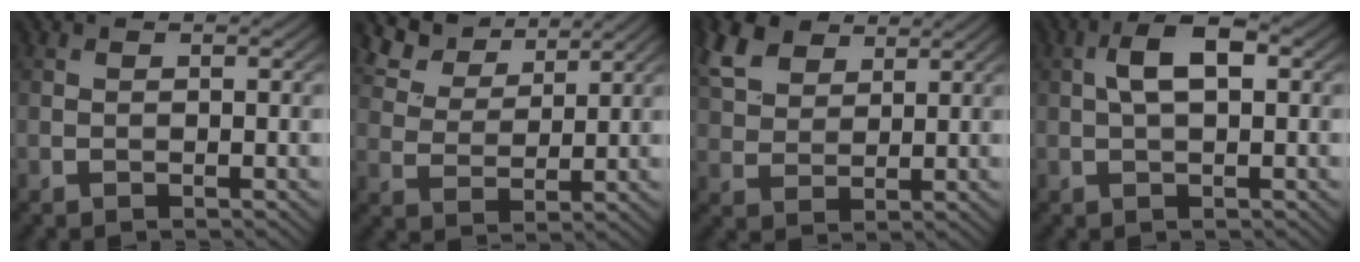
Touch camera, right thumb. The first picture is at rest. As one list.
[{"total": 6.9, "force": [5.5, 2.8, 3.0], "torque": [-0.080, 0.006, 0.115]}, {"total": 7.7, "force": [4.7, 4.4, 4.2], "torque": [-0.119, 0.016, 0.099]}, {"total": 4.6, "force": [0.8, 1.9, 4.1], "torque": [-0.082, 0.011, 0.011]}]